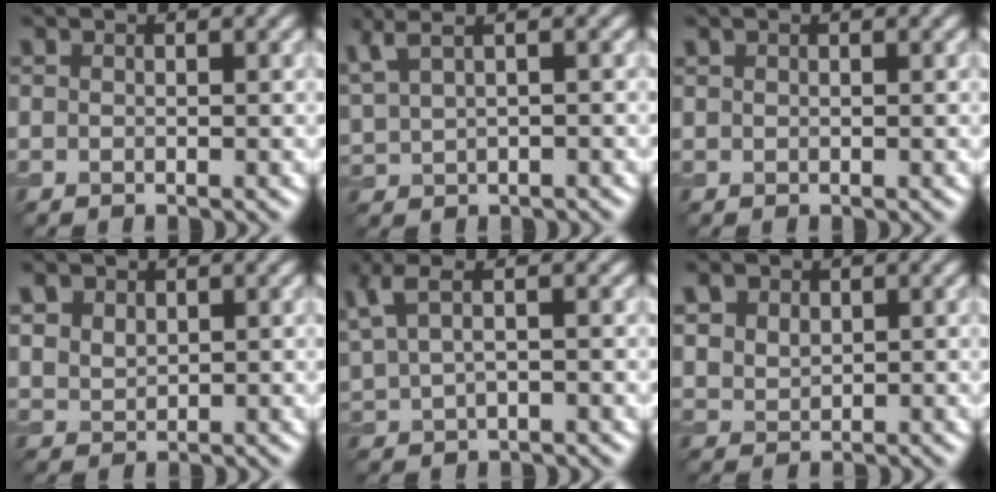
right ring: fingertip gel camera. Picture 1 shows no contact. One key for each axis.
{"total": 4.0, "fx": 2.7, "fy": 1.3, "fz": 2.6, "tx": -0.067, "ty": 0.015, "tz": 0.055}
{"total": 0.0}
{"total": 2.2, "fx": 1.2, "fy": 1.6, "fz": 1.0, "tx": -0.023, "ty": 0.001, "tz": 0.026}
{"total": 3.3, "fx": 1.9, "fy": 1.1, "fz": 2.4, "tx": -0.066, "ty": 0.009, "tz": 0.042}
{"total": 2.9, "fx": 1.4, "fy": 2.1, "fz": 1.3, "tx": -0.036, "ty": 0.005, "tz": 0.033}